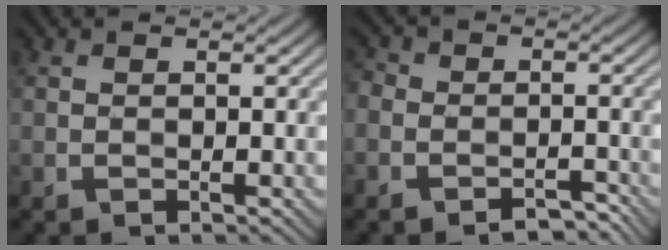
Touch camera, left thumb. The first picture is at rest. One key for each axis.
{"total": 5.4, "fx": -3.6, "fy": 3.6, "fz": 1.8, "tx": -0.012, "ty": 0.006, "tz": -0.064}